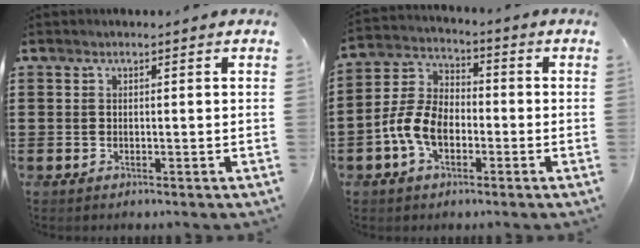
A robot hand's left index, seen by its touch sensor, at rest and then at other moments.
{"total": 7.3, "force": [-2.8, 4.5, 5.1], "torque": [-0.131, 0.006, -0.062]}